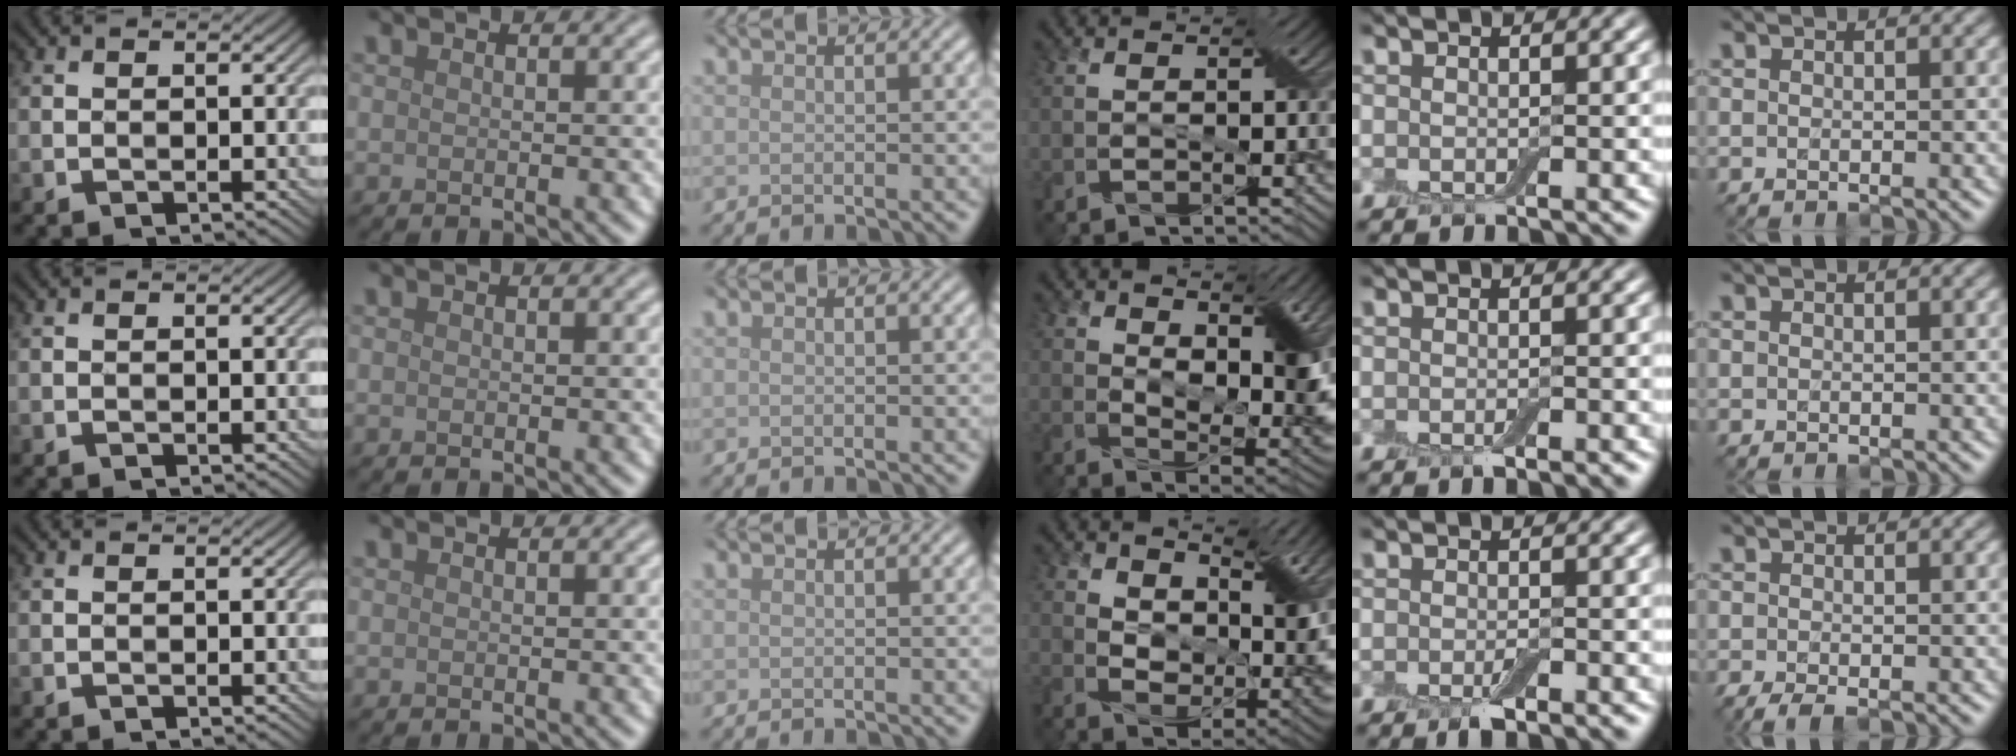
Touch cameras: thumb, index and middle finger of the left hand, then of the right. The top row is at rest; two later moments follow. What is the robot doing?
{"motion": "squeeze", "object": "air blower"}